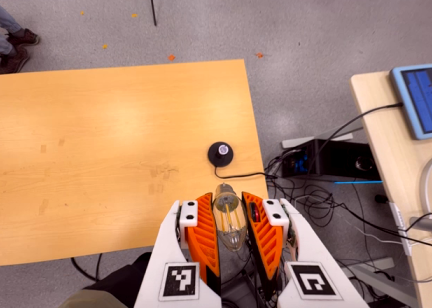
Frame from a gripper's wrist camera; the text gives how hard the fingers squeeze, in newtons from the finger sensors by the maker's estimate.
{"total": 17.9, "left": 19.1, "right": 16.6}